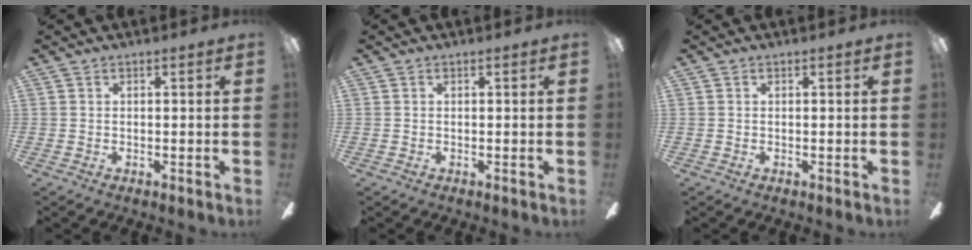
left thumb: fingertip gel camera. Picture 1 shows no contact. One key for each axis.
{"total": 0.0}
{"total": 0.0}